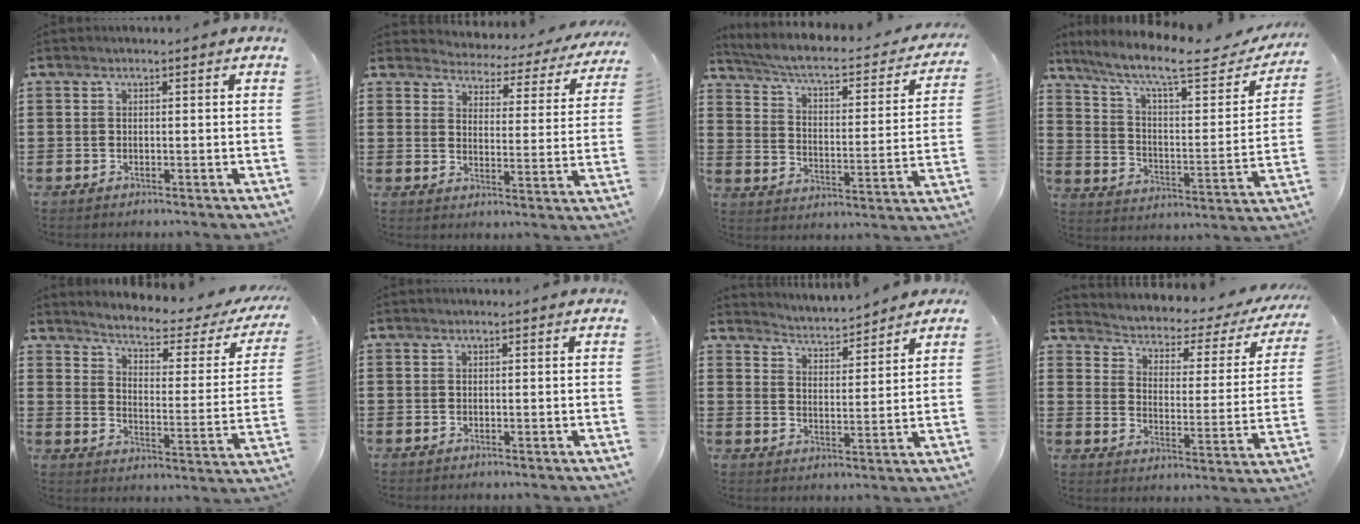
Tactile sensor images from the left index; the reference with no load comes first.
{"total": 3.4, "force": [3.4, 0.4, 0.0], "torque": [-0.026, -0.033, 0.051]}
{"total": 4.4, "force": [3.4, 0.6, 2.7], "torque": [-0.072, -0.032, 0.048]}
{"total": 10.7, "force": [8.0, 1.6, 6.9], "torque": [-0.147, -0.049, 0.129]}
{"total": 3.5, "force": [2.8, 0.4, 2.1], "torque": [-0.058, -0.024, 0.037]}
{"total": 0.0}
{"total": 3.5, "force": [3.5, -0.1, -0.2], "torque": [-0.016, -0.026, 0.058]}
{"total": 1.7, "force": [1.0, 0.8, 1.0], "torque": [-0.034, -0.020, 0.003]}